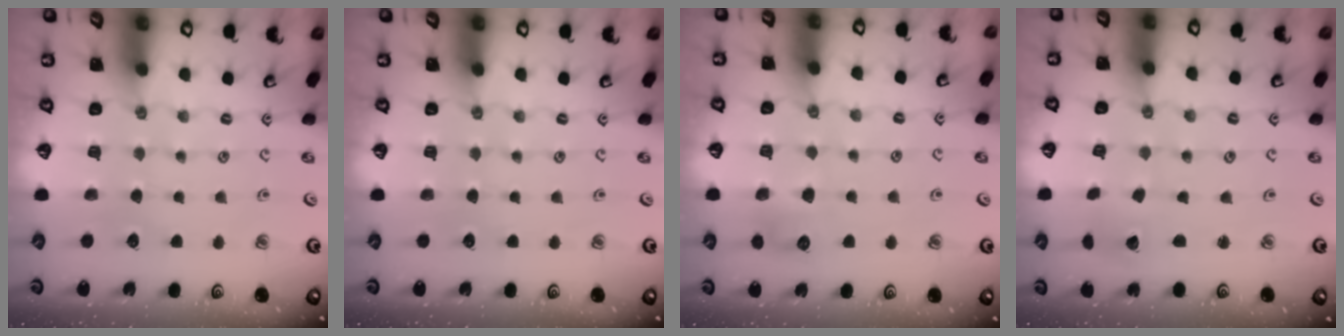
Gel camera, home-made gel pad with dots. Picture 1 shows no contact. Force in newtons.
{"total": 0.0}
{"total": 5.7, "press": 5.7, "slide": 0.6}
{"total": 2.7, "press": 2.7, "slide": 0.2}